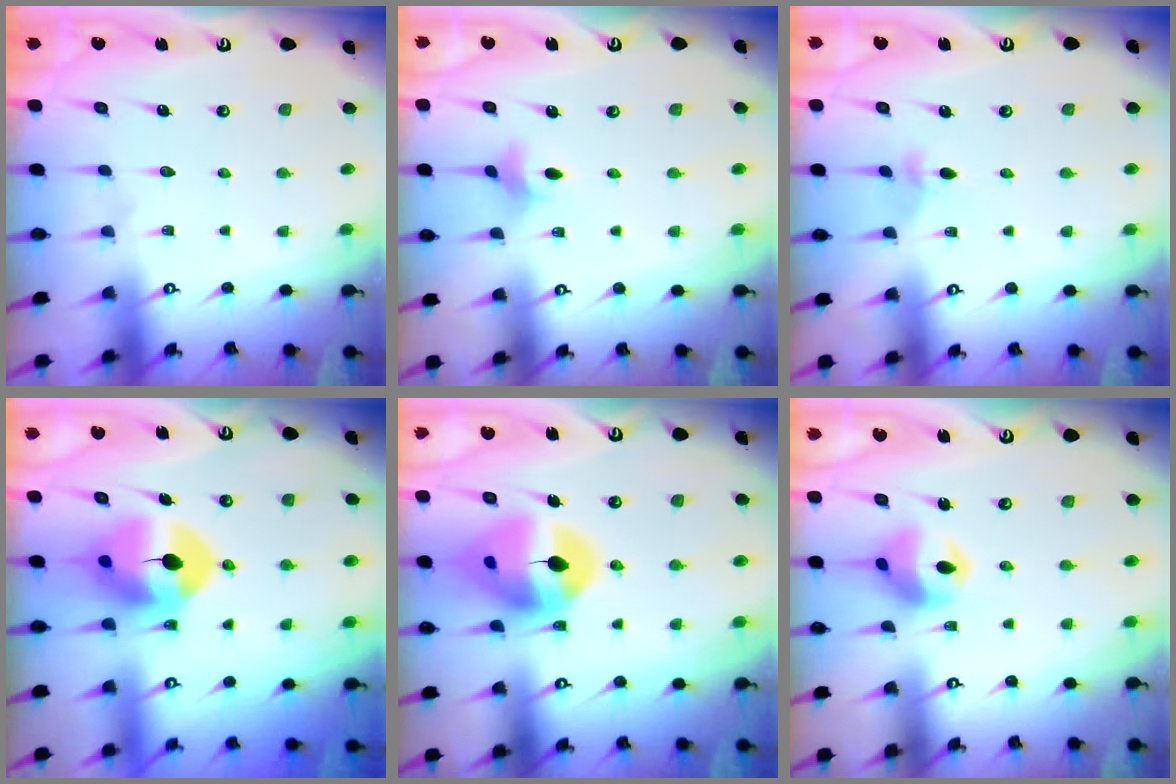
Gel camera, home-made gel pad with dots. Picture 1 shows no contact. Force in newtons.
{"total": 2.9, "press": 2.9, "slide": 0.6}
{"total": 2.3, "press": 2.3, "slide": 0.5}
{"total": 10.9, "press": 10.8, "slide": 1.4}
{"total": 14.5, "press": 14.4, "slide": 1.6}
{"total": 11.4, "press": 11.3, "slide": 1.8}